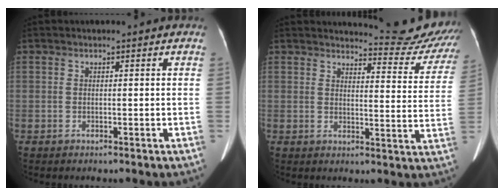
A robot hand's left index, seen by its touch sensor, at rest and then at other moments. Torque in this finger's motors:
{"motor_torque": [0.82, -1.32, 0.10, 0.02]}